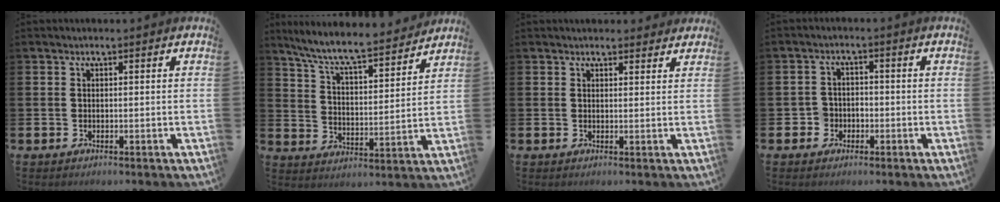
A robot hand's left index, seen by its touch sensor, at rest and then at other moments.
{"total": 8.1, "force": [7.6, 0.8, 2.9], "torque": [-0.092, -0.055, 0.130]}
{"total": 1.9, "force": [1.8, 0.6, 0.0], "torque": [0.007, -0.006, 0.033]}
{"total": 2.9, "force": [-1.4, 2.4, 0.2], "torque": [-0.017, 0.008, -0.034]}